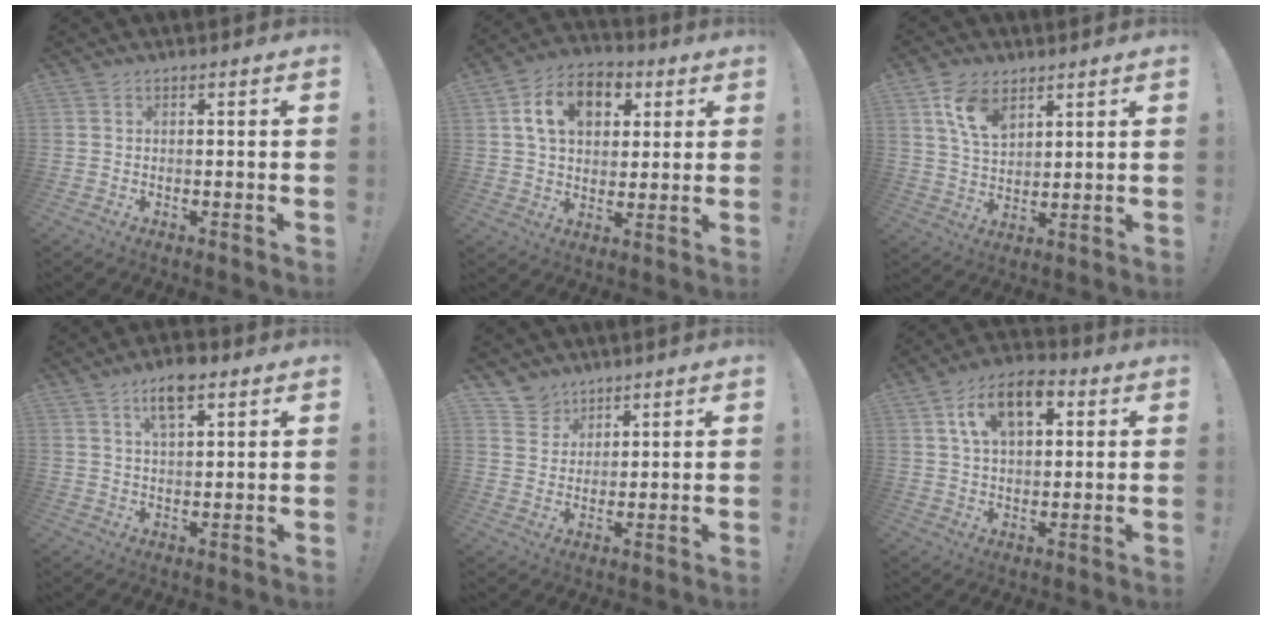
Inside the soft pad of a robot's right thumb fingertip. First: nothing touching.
{"total": 13.6, "force": [5.0, 9.5, 8.3], "torque": [-0.129, -0.007, 0.097]}
{"total": 10.1, "force": [5.8, 5.8, 5.9], "torque": [-0.106, -0.016, 0.111]}
{"total": 7.5, "force": [4.2, 2.9, 5.4], "torque": [-0.089, -0.007, 0.073]}
{"total": 6.4, "force": [4.9, 4.0, 0.3], "torque": [-0.010, -0.037, 0.099]}
{"total": 12.5, "force": [5.0, 7.3, 8.9], "torque": [-0.139, 0.003, 0.090]}